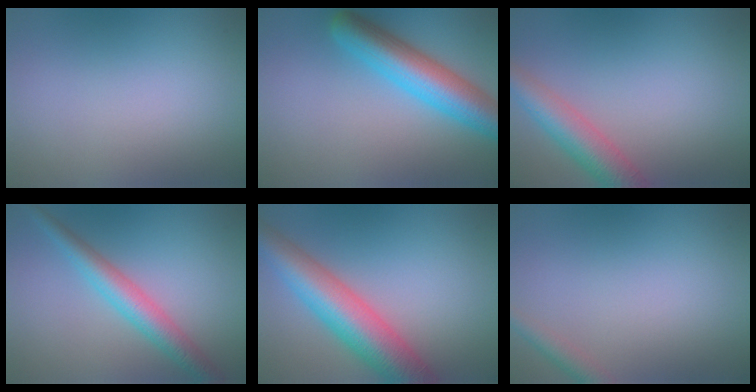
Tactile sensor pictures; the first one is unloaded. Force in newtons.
{"total": 6.6, "press": 6.5, "slide": 0.2}
{"total": 4.8, "press": 4.7, "slide": 0.3}
{"total": 3.9, "press": 3.9, "slide": 0.0}
{"total": 8.4, "press": 8.4, "slide": 0.4}
{"total": 1.6, "press": 1.6, "slide": 0.1}